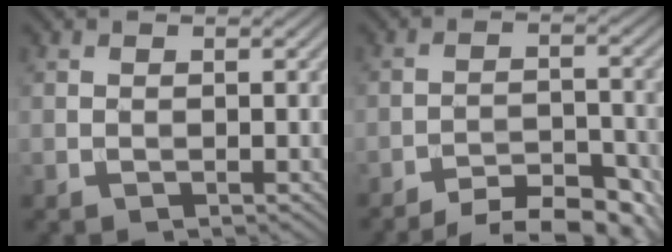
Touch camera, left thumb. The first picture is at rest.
{"total": 8.4, "force": [-7.1, 2.4, 3.9], "torque": [-0.053, 0.008, -0.107]}